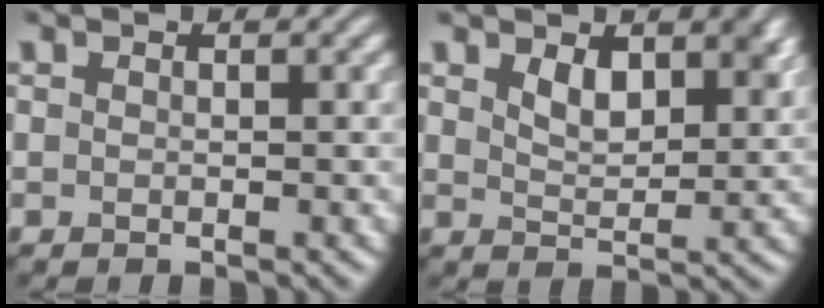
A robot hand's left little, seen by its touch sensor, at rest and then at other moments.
{"total": 3.6, "force": [1.9, 1.9, 2.3], "torque": [-0.047, -0.007, 0.035]}